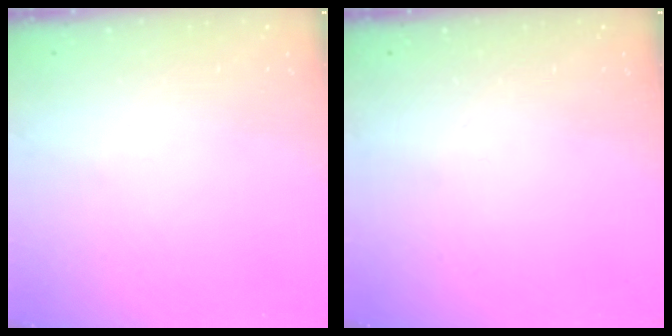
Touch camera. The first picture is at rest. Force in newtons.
{"total": 0.0}